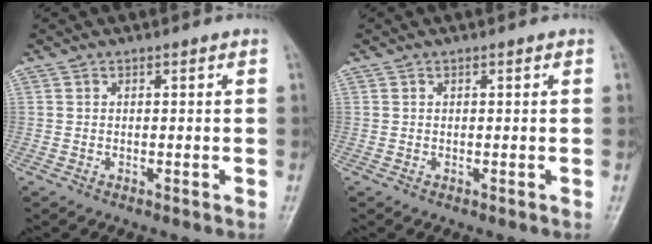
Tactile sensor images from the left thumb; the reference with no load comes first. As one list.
[{"total": 0.0}]